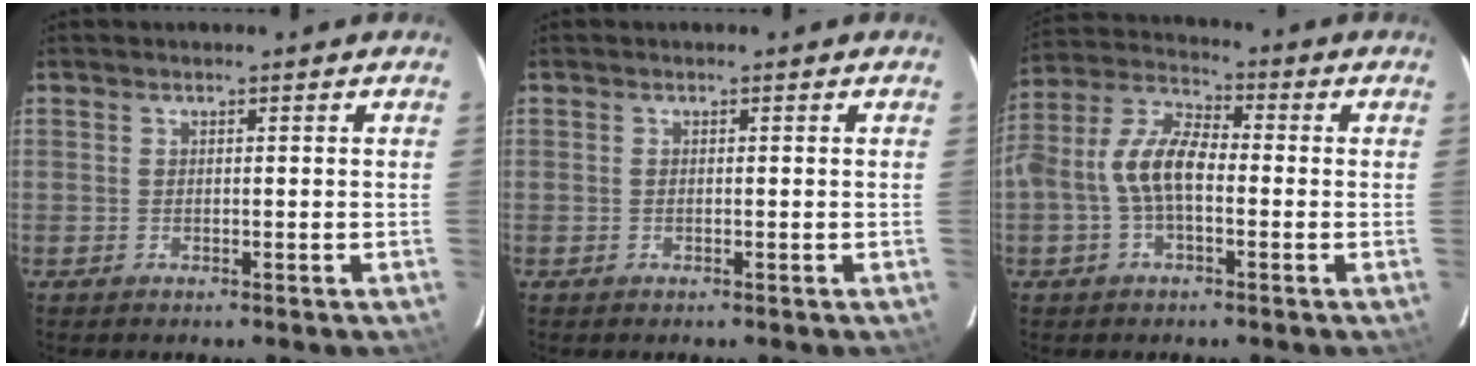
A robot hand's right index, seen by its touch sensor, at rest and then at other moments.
{"total": 0.0}
{"total": 9.2, "force": [-1.7, 4.6, 7.7], "torque": [-0.167, 0.020, -0.035]}